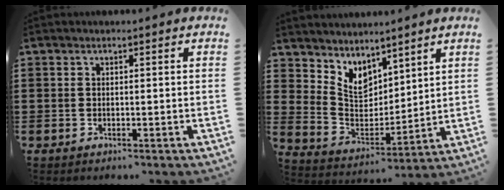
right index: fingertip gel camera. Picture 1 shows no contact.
{"total": 5.7, "force": [4.1, 3.6, 1.6], "torque": [-0.065, -0.029, 0.078]}